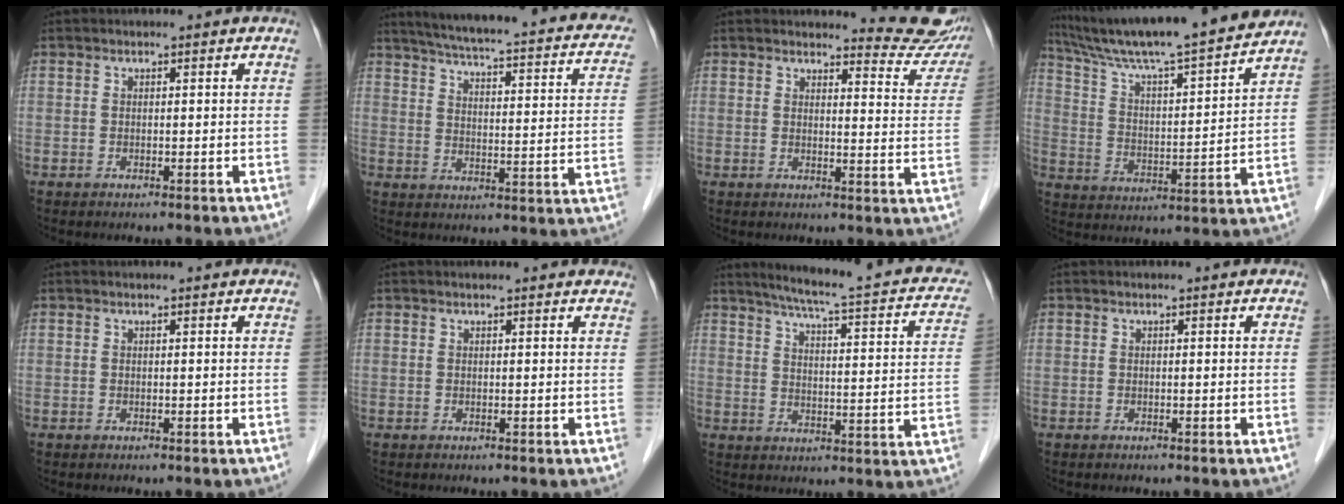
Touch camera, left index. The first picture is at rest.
{"total": 24.2, "force": [18.9, 4.7, 14.3], "torque": [-0.204, 0.002, 0.221]}
{"total": 9.3, "force": [9.2, 1.3, 0.8], "torque": [0.011, -0.060, 0.081]}
{"total": 20.0, "force": [17.8, -0.4, 9.2], "torque": [-0.159, -0.001, 0.280]}
{"total": 1.3, "force": [1.3, 0.0, 0.4], "torque": [-0.012, 0.009, 0.015]}
{"total": 5.7, "force": [5.3, 0.9, 1.7], "torque": [-0.017, 0.015, 0.047]}
{"total": 19.1, "force": [15.2, 2.8, 11.2], "torque": [-0.152, -0.004, 0.177]}
{"total": 1.0, "force": [0.9, 0.2, 0.3], "torque": [-0.011, 0.012, 0.008]}